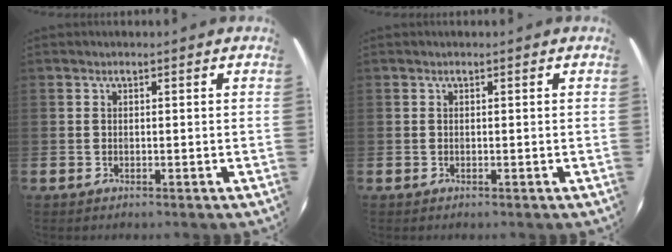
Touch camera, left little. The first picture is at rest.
{"total": 0.0}